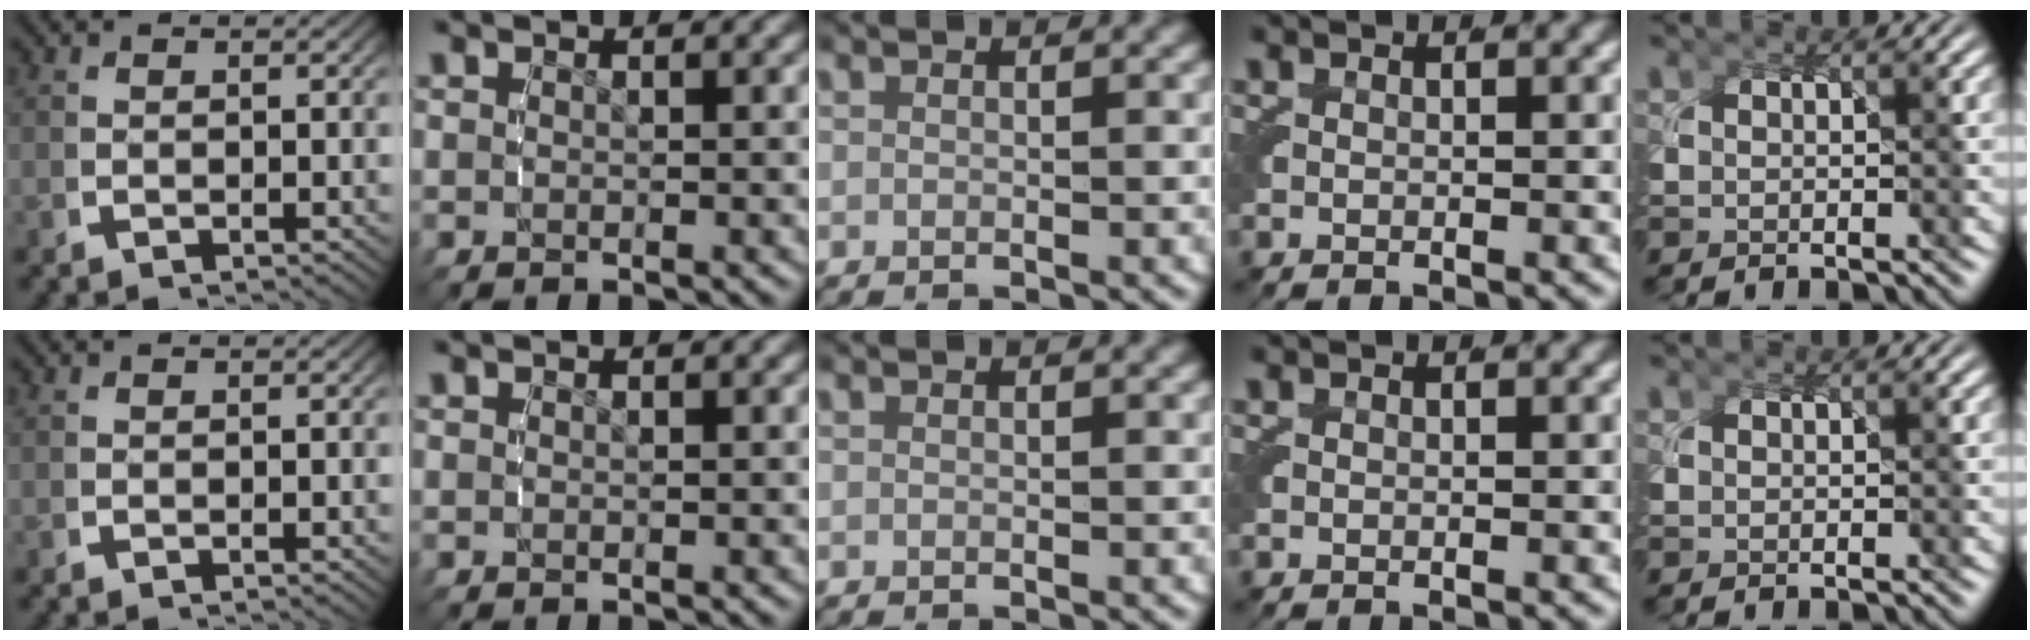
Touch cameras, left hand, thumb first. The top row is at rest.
{}